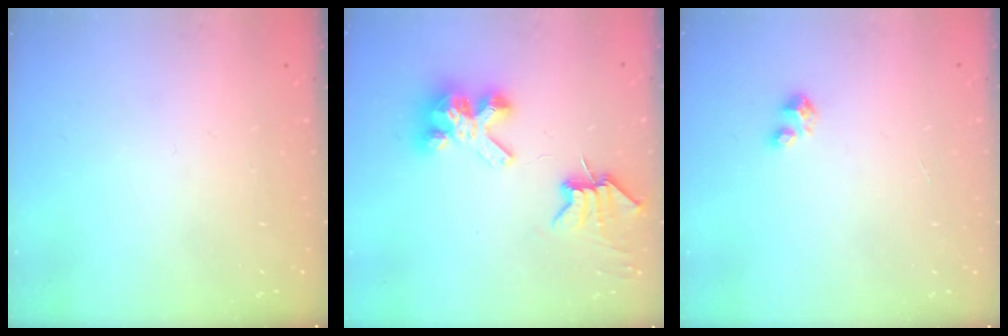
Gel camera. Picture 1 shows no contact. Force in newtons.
{"total": 8.2, "press": 8.1, "slide": 0.9}
{"total": 1.7, "press": 1.7, "slide": 0.1}